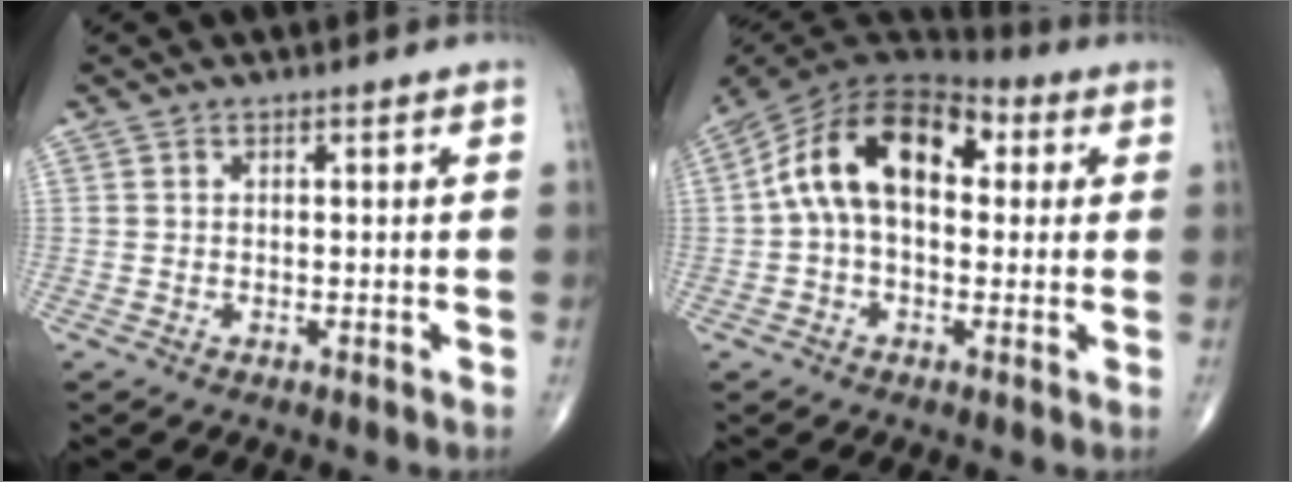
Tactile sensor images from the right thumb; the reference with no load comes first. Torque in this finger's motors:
{"motor_torque": [2.02, 2.26, 1.78, 0.16, 0.16]}